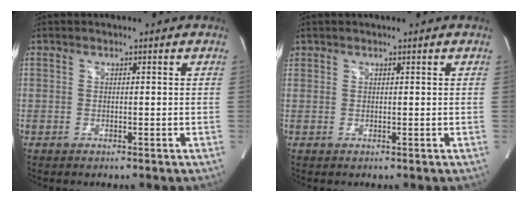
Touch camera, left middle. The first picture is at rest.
{"total": 0.6, "force": [0.4, 0.3, 0.0], "torque": [0.000, 0.006, 0.008]}